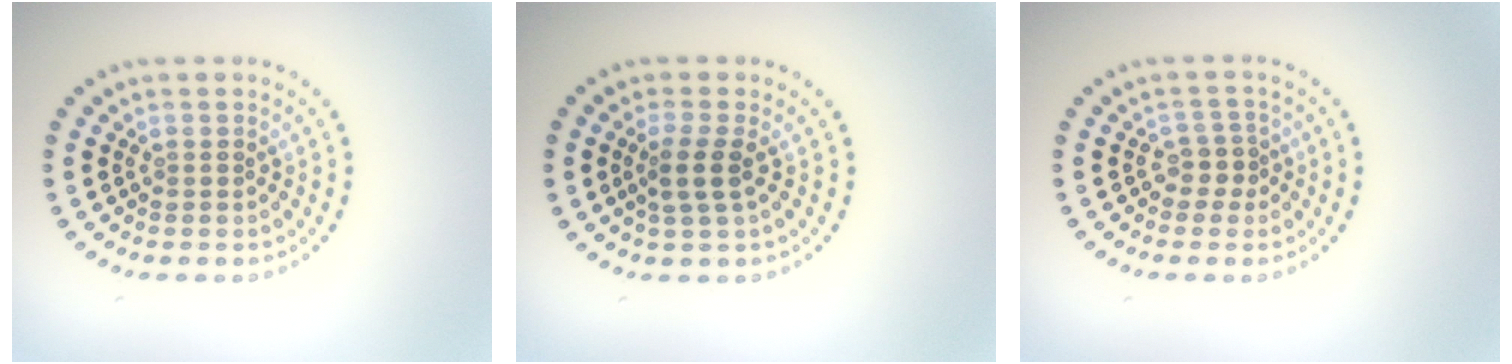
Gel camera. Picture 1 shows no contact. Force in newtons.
{"total": 2.2, "press": 1.8, "slide": 1.2}
{"total": 1.6, "press": 1.3, "slide": 1.0}